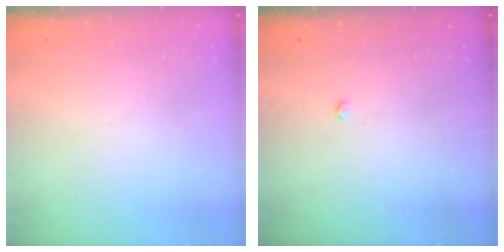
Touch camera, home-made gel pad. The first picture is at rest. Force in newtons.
{"total": 2.1, "press": 2.1, "slide": 0.4}